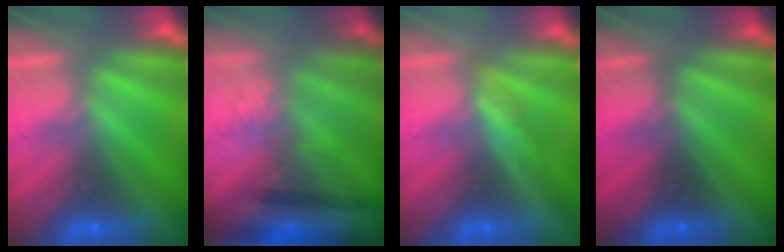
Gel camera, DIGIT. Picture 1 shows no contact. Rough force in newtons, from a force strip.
{"total": 9.2}
{"total": 3.8}
{"total": 2.4}